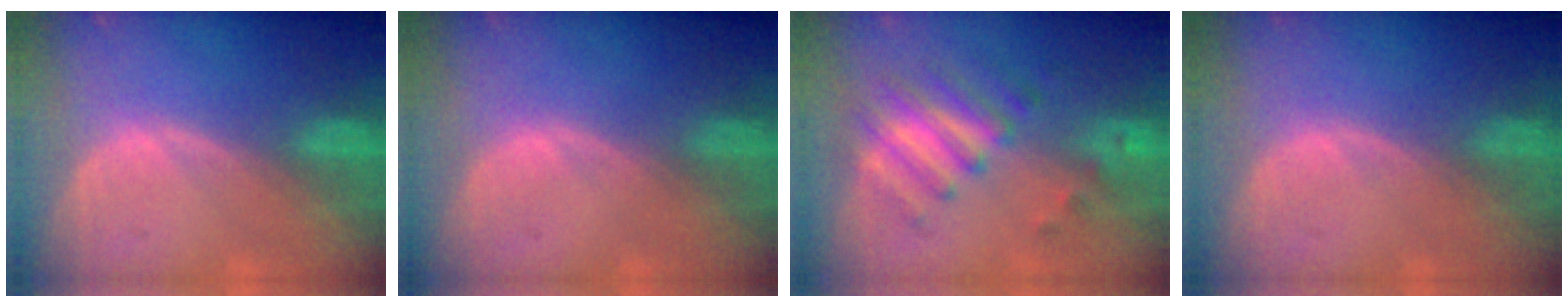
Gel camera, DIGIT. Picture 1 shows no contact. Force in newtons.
{"total": 0.0}
{"total": 7.9, "press": 6.9, "slide": 3.9}
{"total": 0.0}